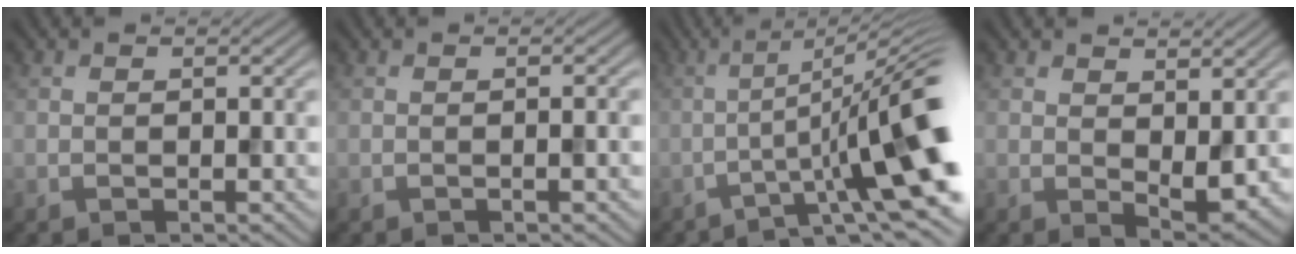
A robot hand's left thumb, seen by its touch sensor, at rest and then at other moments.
{"total": 1.1, "force": [-0.2, 0.1, 1.1], "torque": [-0.015, 0.002, -0.005]}
{"total": 14.6, "force": [-3.8, 2.6, 13.9], "torque": [-0.184, 0.006, -0.054]}
{"total": 3.6, "force": [1.4, 1.8, 2.9], "torque": [-0.047, -0.010, 0.029]}